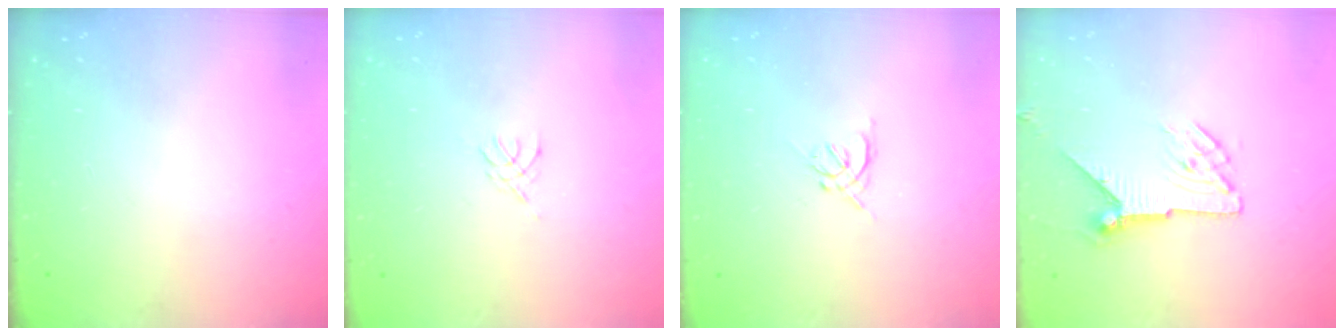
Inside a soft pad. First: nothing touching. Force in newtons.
{"total": 2.8, "press": 2.7, "slide": 0.6}
{"total": 1.3, "press": 1.2, "slide": 0.5}
{"total": 8.2, "press": 8.2, "slide": 0.2}